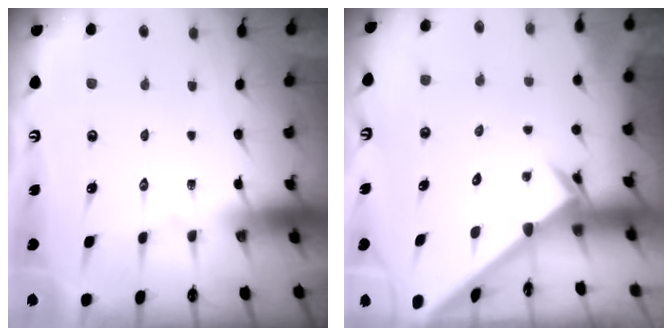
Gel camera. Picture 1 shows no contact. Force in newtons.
{"total": 2.5, "press": 2.5, "slide": 0.2}